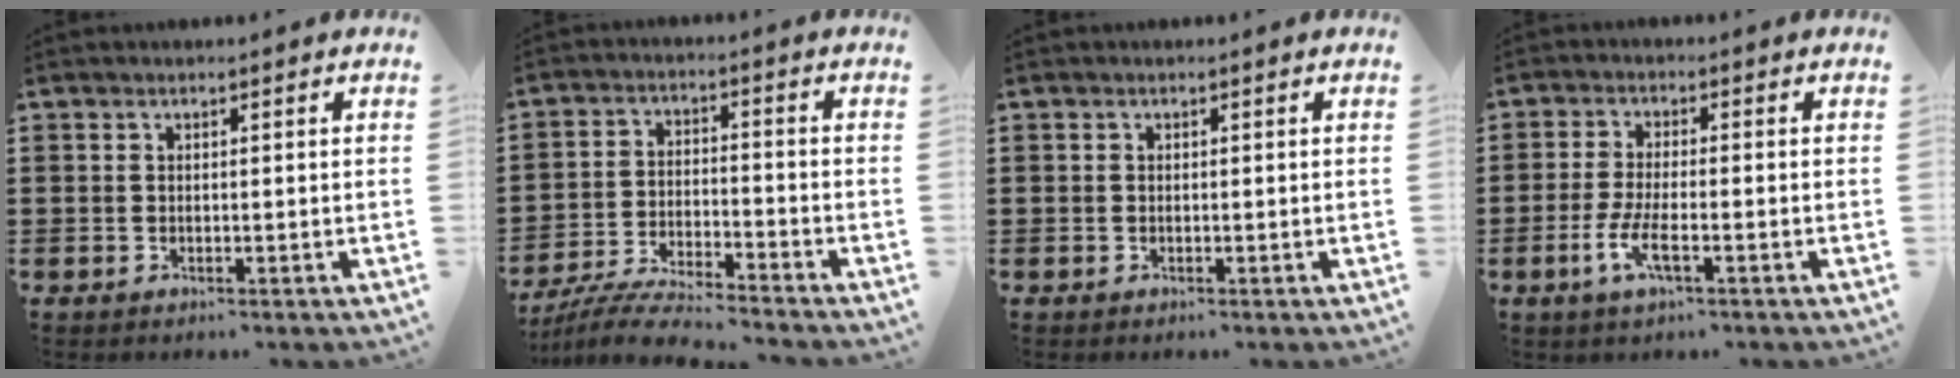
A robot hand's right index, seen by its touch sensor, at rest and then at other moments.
{"total": 6.2, "force": [-5.9, 0.0, 1.7], "torque": [-0.046, -0.007, -0.119]}
{"total": 0.0}
{"total": 4.9, "force": [-2.0, 1.0, 4.4], "torque": [-0.099, -0.012, -0.042]}